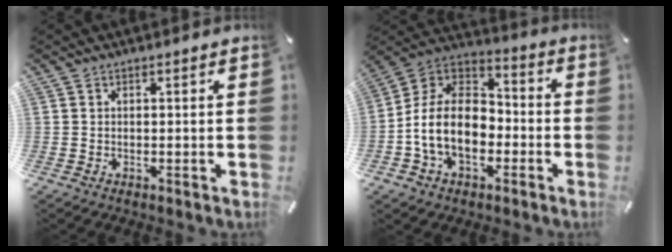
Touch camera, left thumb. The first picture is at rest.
{"total": 14.8, "force": [-4.2, 10.8, 9.2], "torque": [-0.211, 0.025, -0.080]}